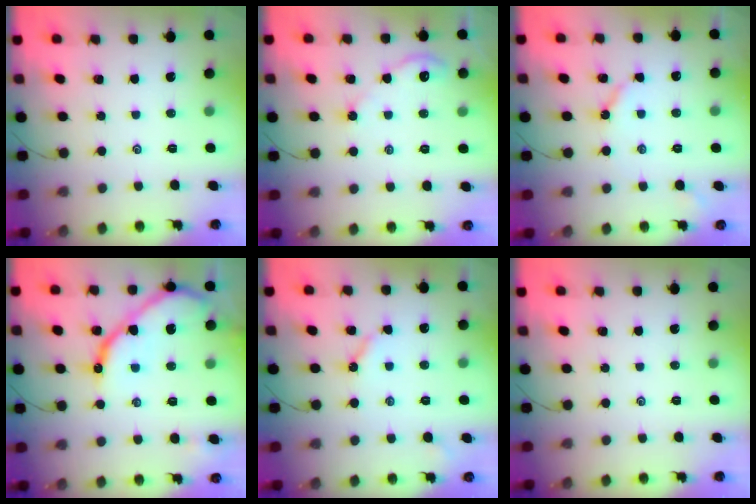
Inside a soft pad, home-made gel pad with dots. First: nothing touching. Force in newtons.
{"total": 4.4, "press": 4.3, "slide": 0.7}
{"total": 4.0, "press": 4.0, "slide": 0.3}
{"total": 13.7, "press": 13.6, "slide": 1.3}
{"total": 3.8, "press": 3.8, "slide": 0.3}
{"total": 0.0}